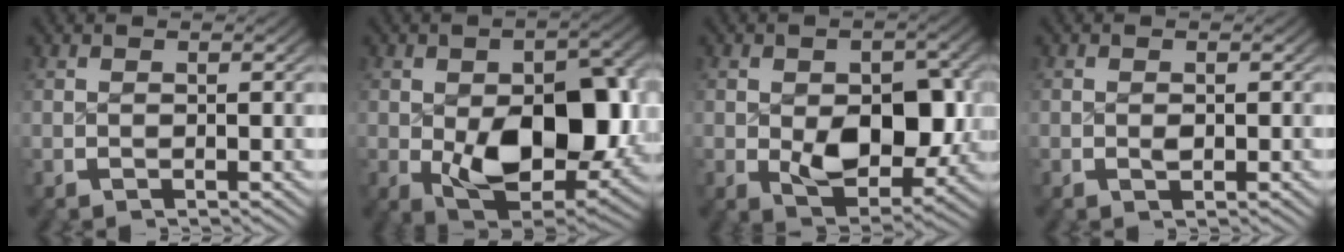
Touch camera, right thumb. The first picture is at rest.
{"total": 13.2, "force": [-1.5, 8.1, 10.3], "torque": [-0.190, -0.061, 0.004]}
{"total": 8.5, "force": [-0.8, 5.6, 6.4], "torque": [-0.123, -0.045, 0.005]}
{"total": 0.9, "force": [-0.3, 0.8, 0.4], "torque": [-0.006, -0.010, -0.001]}